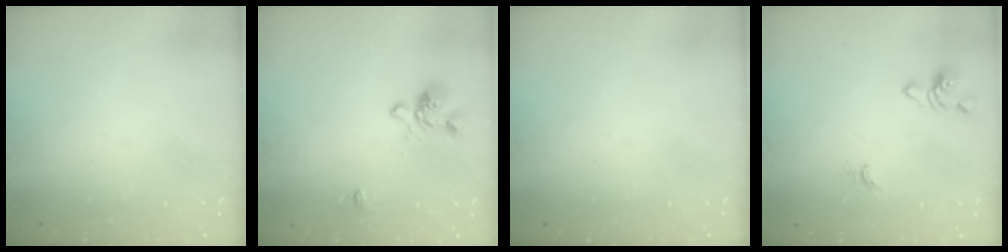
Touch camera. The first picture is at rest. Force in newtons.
{"total": 1.6, "press": 1.1, "slide": 1.1}
{"total": 0.0}
{"total": 1.3, "press": 1.3, "slide": 0.5}